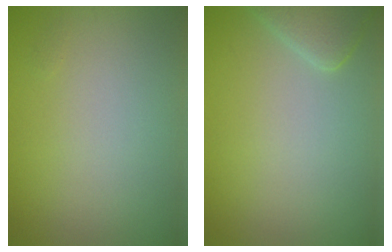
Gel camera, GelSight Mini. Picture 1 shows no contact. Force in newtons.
{"total": 2.8, "press": 2.8, "slide": 0.2}